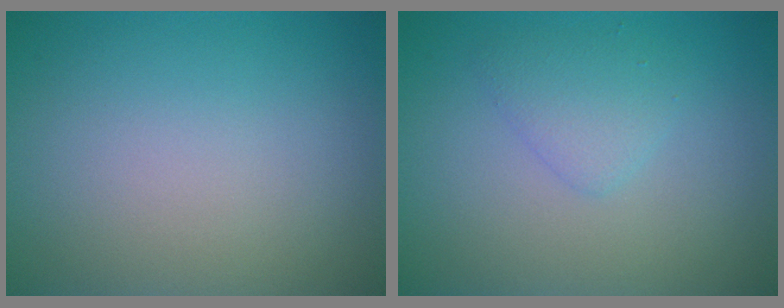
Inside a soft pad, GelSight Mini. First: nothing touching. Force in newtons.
{"total": 1.8, "press": 1.8, "slide": 0.1}